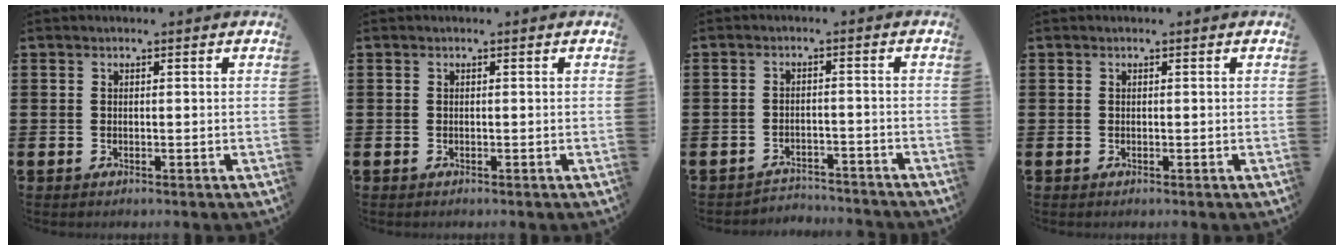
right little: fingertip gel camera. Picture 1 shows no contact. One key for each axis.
{"total": 0.0}
{"total": 2.4, "fx": -2.4, "fy": 0.2, "fz": -0.1, "tx": -0.005, "ty": 0.003, "tz": -0.053}
{"total": 0.0}